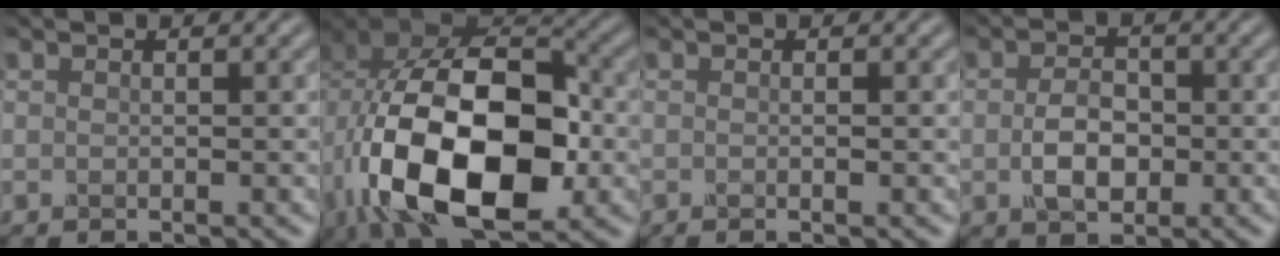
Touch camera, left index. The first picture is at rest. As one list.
[{"total": 17.0, "force": [-3.6, 10.5, 12.9], "torque": [-0.235, -0.014, -0.056]}, {"total": 1.0, "force": [-0.2, 0.3, 0.9], "torque": [0.000, 0.004, -0.010]}, {"total": 3.2, "force": [-0.4, 2.1, 2.4], "torque": [-0.051, 0.005, -0.012]}]